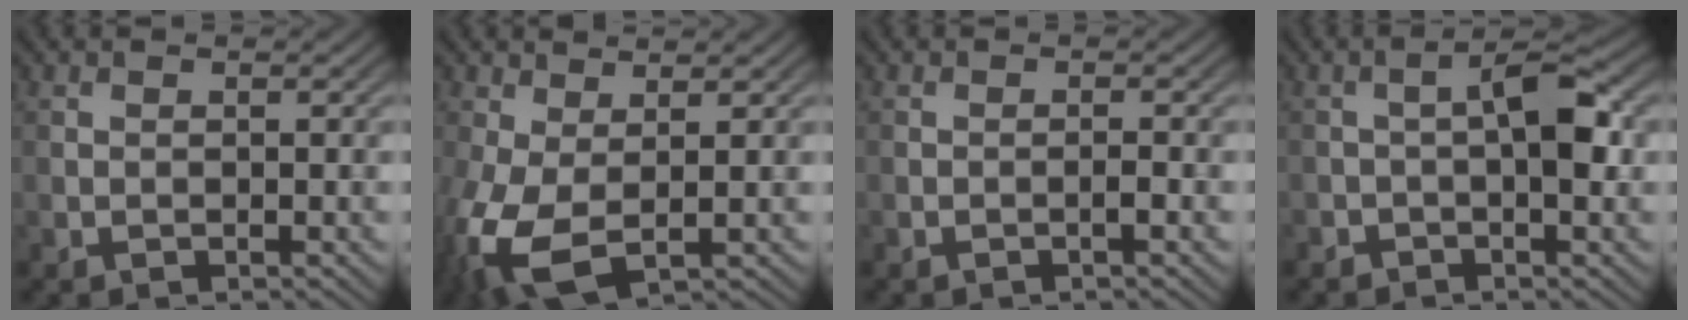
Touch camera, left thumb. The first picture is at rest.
{"total": 7.7, "force": [-0.9, 4.1, 6.5], "torque": [-0.176, -0.014, -0.018]}
{"total": 0.9, "force": [-0.5, 0.0, 0.8], "torque": [-0.011, 0.005, -0.009]}
{"total": 4.0, "force": [-0.9, 1.3, 3.6], "torque": [-0.057, 0.014, -0.025]}